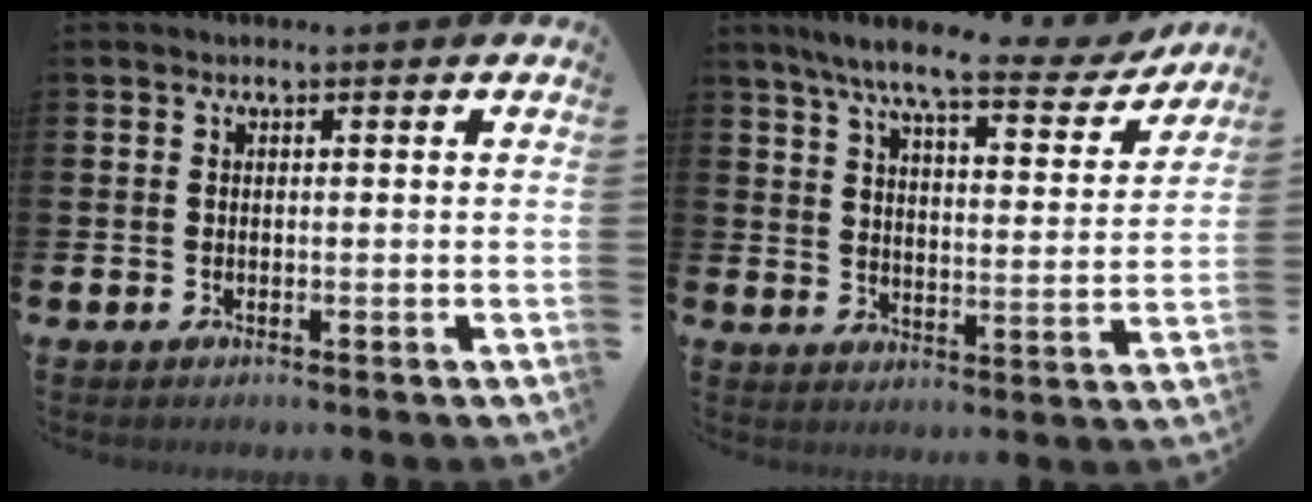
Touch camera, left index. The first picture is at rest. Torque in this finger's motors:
{"motor_torque": [1.30, -0.83, 0.70, 0.21]}